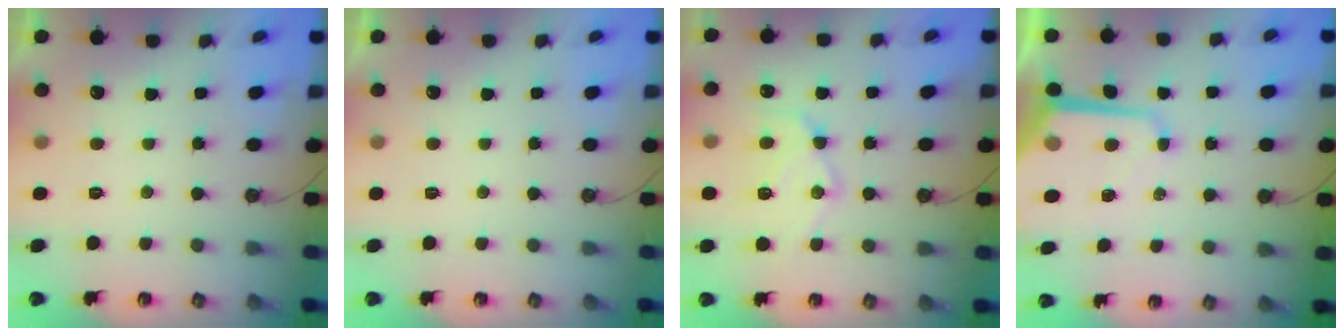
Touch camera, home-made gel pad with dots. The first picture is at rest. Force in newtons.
{"total": 0.0}
{"total": 13.7, "press": 13.7, "slide": 1.2}
{"total": 9.8, "press": 9.8, "slide": 0.8}